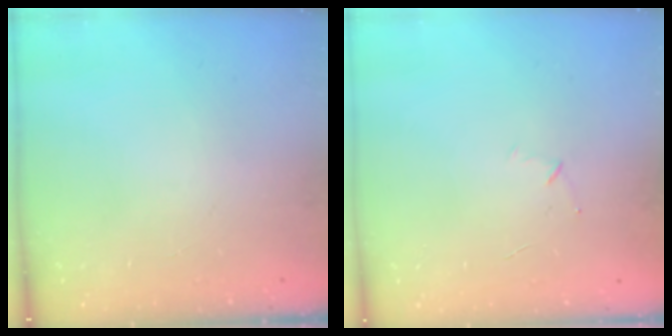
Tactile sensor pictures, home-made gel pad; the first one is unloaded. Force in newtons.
{"total": 3.6, "press": 3.5, "slide": 0.9}